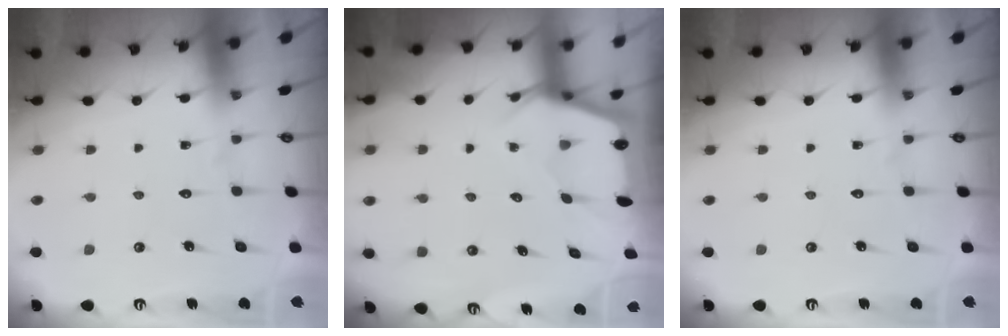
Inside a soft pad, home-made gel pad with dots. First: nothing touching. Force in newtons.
{"total": 2.4, "press": 2.4, "slide": 0.3}
{"total": 0.0}